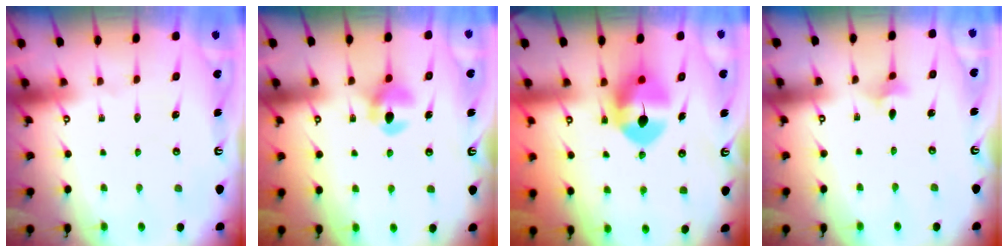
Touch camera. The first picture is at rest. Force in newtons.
{"total": 7.3, "press": 7.3, "slide": 0.6}
{"total": 9.5, "press": 9.4, "slide": 1.5}
{"total": 3.0, "press": 2.9, "slide": 0.7}